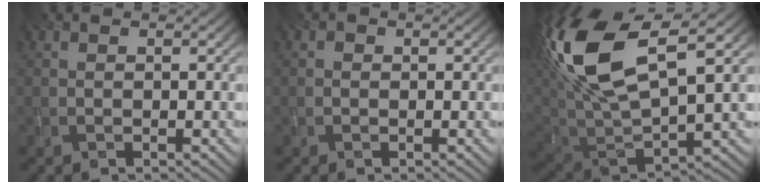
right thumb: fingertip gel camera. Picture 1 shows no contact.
{"total": 0.6, "force": [-0.1, 0.6, 0.1], "torque": [0.000, -0.003, -0.005]}
{"total": 16.5, "force": [6.8, 7.3, 13.1], "torque": [-0.312, 0.018, 0.134]}